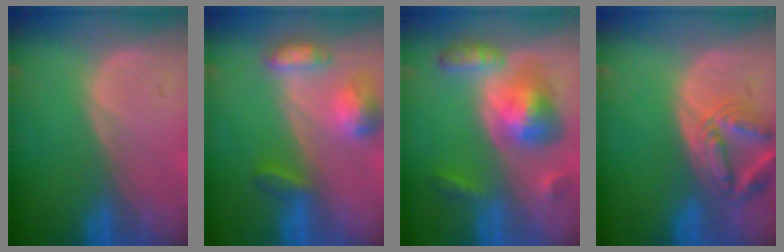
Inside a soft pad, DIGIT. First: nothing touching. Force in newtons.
{"total": 6.2, "press": 6.1, "slide": 0.8}
{"total": 8.2, "press": 8.2, "slide": 0.6}
{"total": 6.9, "press": 6.4, "slide": 2.7}